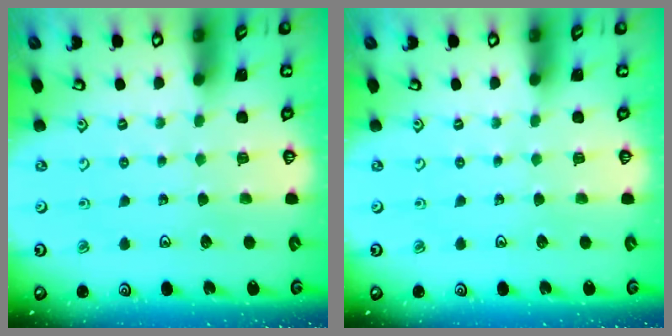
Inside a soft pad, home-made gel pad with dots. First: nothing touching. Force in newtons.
{"total": 0.0}